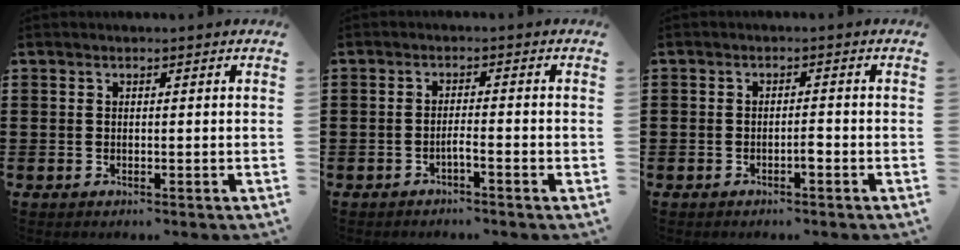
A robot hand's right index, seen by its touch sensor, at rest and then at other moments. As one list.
[{"total": 1.7, "force": [-1.2, -0.1, 1.2], "torque": [-0.021, -0.002, -0.022]}, {"total": 1.6, "force": [-1.0, 0.3, 1.3], "torque": [-0.026, -0.002, -0.018]}]